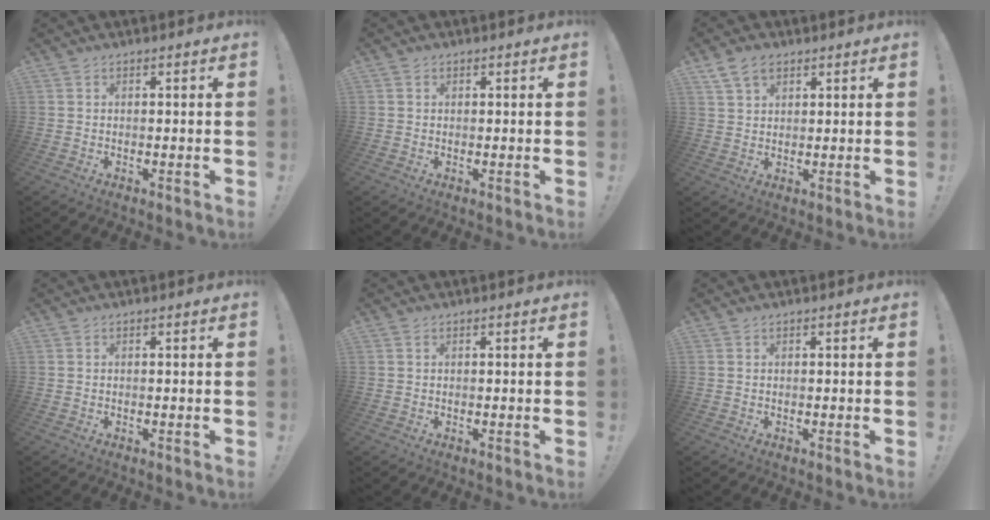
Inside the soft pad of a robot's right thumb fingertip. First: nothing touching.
{"total": 0.5, "force": [0.3, 0.4, -0.1], "torque": [0.007, -0.002, 0.006]}
{"total": 6.1, "force": [3.8, 3.8, 2.9], "torque": [-0.054, -0.007, 0.073]}
{"total": 0.0}
{"total": 0.0}
{"total": 0.0}